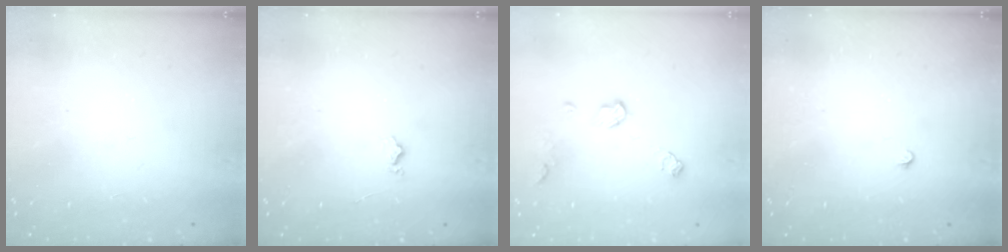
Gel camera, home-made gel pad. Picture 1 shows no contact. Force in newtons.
{"total": 4.1, "press": 4.1, "slide": 0.4}
{"total": 7.4, "press": 7.4, "slide": 0.5}
{"total": 2.3, "press": 2.3, "slide": 0.4}